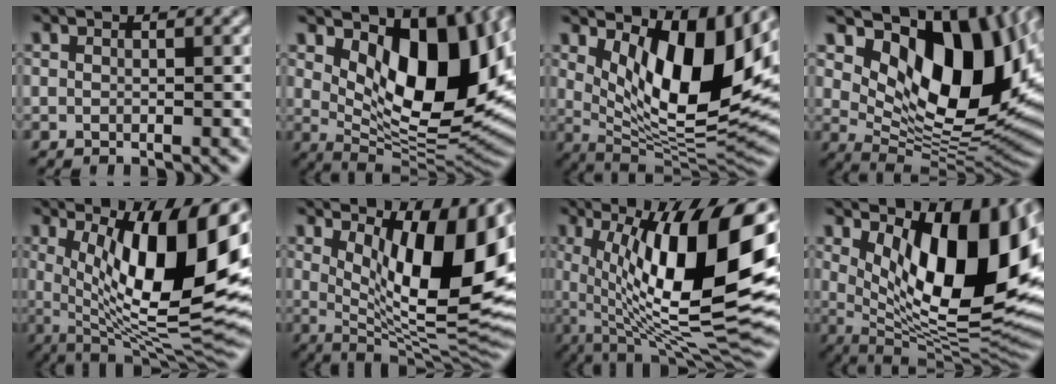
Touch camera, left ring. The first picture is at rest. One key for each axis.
{"total": 12.4, "fx": 4.1, "fy": 5.9, "fz": 10.1, "tx": -0.140, "ty": -0.017, "tz": 0.076}
{"total": 11.7, "fx": 3.7, "fy": 4.5, "fz": 10.2, "tx": -0.154, "ty": -0.021, "tz": 0.071}
{"total": 14.3, "fx": 5.1, "fy": 7.7, "fz": 10.8, "tx": -0.150, "ty": -0.004, "tz": 0.093}
{"total": 13.7, "fx": 2.8, "fy": 4.0, "fz": 12.8, "tx": -0.182, "ty": -0.011, "tz": 0.047}
{"total": 13.0, "fx": 3.6, "fy": 4.6, "fz": 11.6, "tx": -0.149, "ty": -0.012, "tz": 0.061}
{"total": 15.1, "fx": 2.8, "fy": 4.1, "fz": 14.2, "tx": -0.211, "ty": -0.007, "tz": 0.045}
{"total": 13.1, "fx": 3.4, "fy": 5.4, "fz": 11.5, "tx": -0.163, "ty": -0.018, "tz": 0.062}